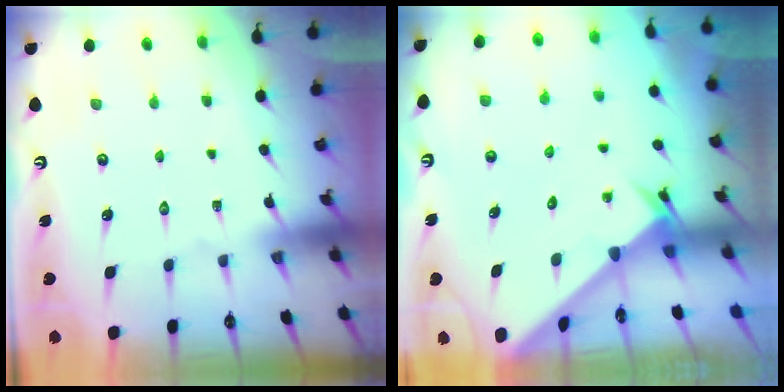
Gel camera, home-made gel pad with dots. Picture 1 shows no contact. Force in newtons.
{"total": 2.6, "press": 2.6, "slide": 0.2}